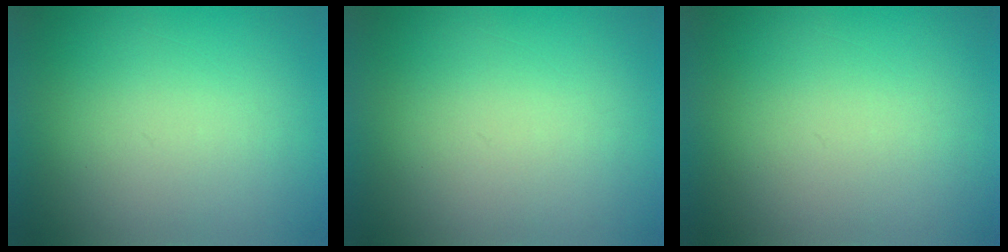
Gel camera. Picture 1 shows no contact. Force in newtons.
{"total": 1.0}
{"total": 0.0}